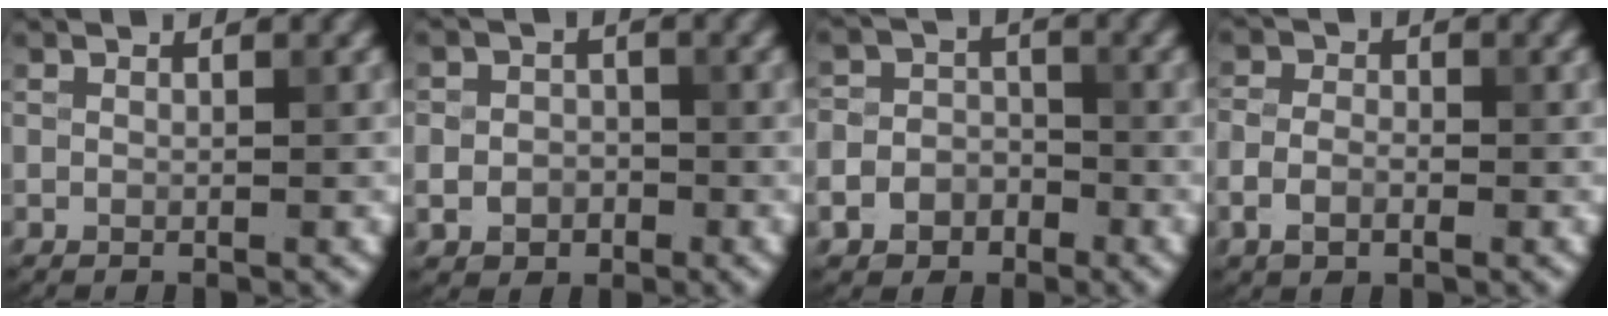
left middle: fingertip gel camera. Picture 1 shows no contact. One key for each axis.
{"total": 2.6, "fx": -0.7, "fy": 2.3, "fz": 1.0, "tx": -0.009, "ty": -0.004, "tz": -0.018}
{"total": 4.9, "fx": -2.4, "fy": 4.1, "fz": 1.3, "tx": 0.008, "ty": -0.005, "tz": -0.059}
{"total": 2.7, "fx": -1.0, "fy": 1.8, "fz": 1.8, "tx": -0.036, "ty": 0.001, "tz": -0.027}